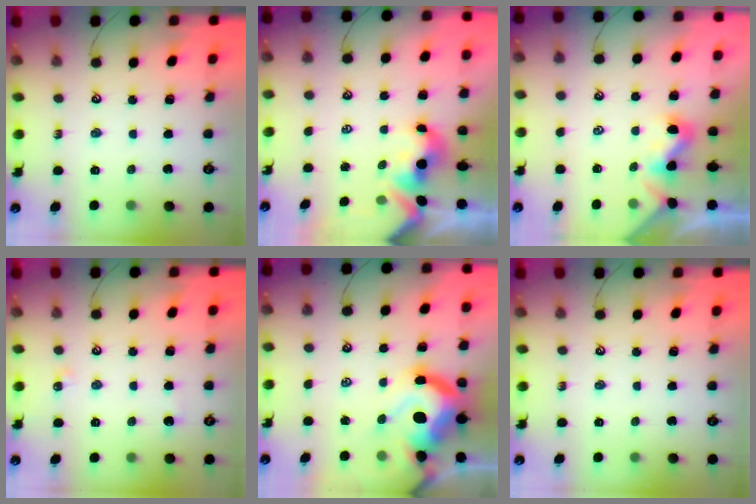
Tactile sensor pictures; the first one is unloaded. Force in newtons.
{"total": 2.1, "press": 2.0, "slide": 0.7}
{"total": 1.0, "press": 0.8, "slide": 0.6}
{"total": 3.0, "press": 3.0, "slide": 0.5}
{"total": 18.2, "press": 18.0, "slide": 2.5}
{"total": 0.0}